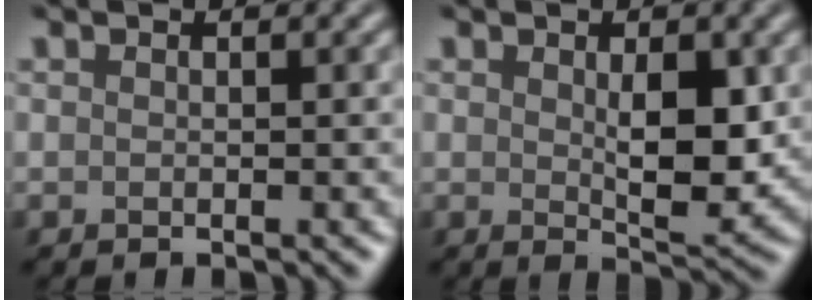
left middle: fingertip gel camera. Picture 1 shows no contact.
{"total": 4.1, "force": [0.4, 1.8, 3.7], "torque": [-0.063, -0.008, 0.014]}